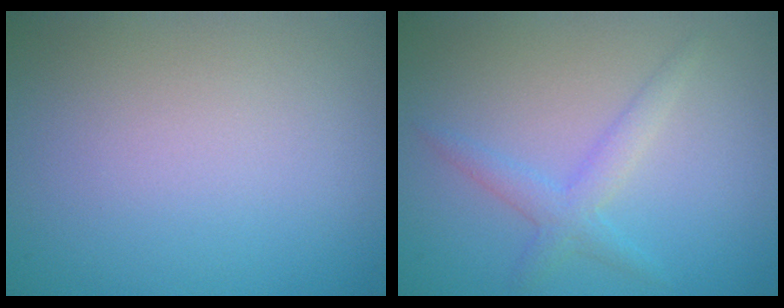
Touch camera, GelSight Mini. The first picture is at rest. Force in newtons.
{"total": 2.2, "press": 2.2, "slide": 0.1}